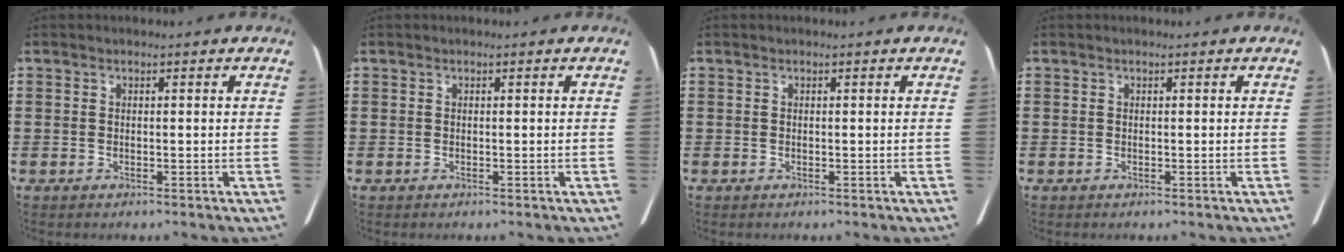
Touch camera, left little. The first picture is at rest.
{"total": 0.0}
{"total": 0.0}
{"total": 0.0}